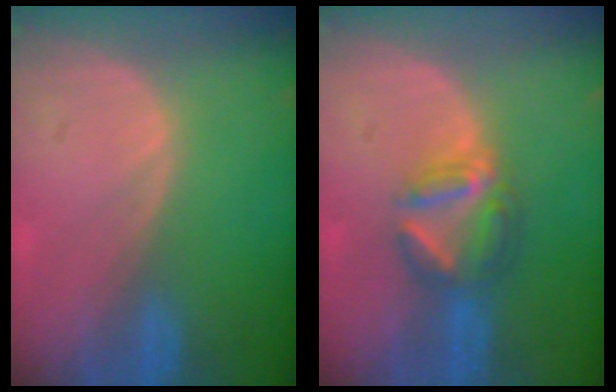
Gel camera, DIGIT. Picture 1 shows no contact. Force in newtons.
{"total": 6.2, "press": 5.5, "slide": 2.8}